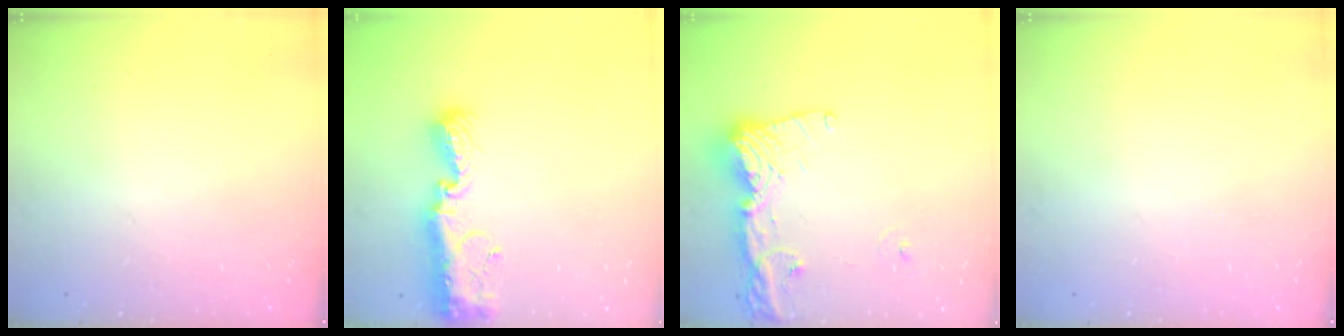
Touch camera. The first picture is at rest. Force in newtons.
{"total": 12.1, "press": 12.0, "slide": 0.9}
{"total": 15.2, "press": 15.1, "slide": 1.5}
{"total": 0.0}